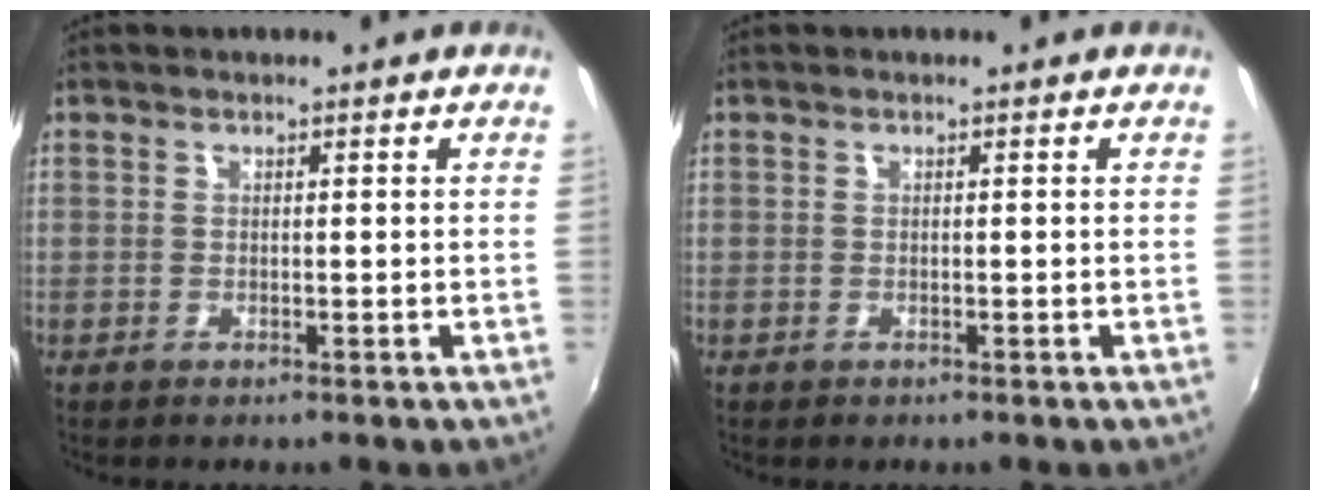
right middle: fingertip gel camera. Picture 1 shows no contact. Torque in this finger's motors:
{"motor_torque": [0.33, -0.21, -0.01, 0.00]}